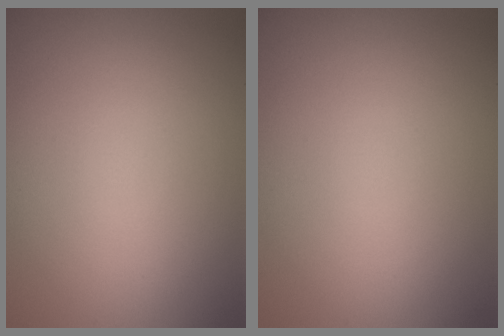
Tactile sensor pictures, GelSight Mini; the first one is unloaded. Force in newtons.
{"total": 0.0}